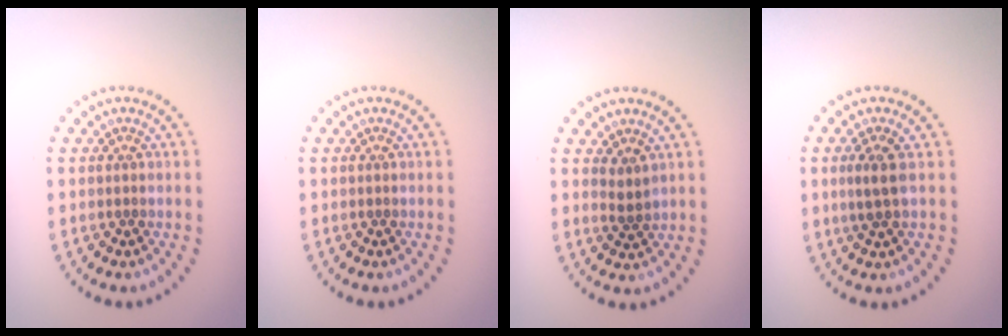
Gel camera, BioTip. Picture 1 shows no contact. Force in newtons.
{"total": 0.0}
{"total": 1.0, "press": 0.8, "slide": 0.6}
{"total": 2.1, "press": 1.7, "slide": 1.2}